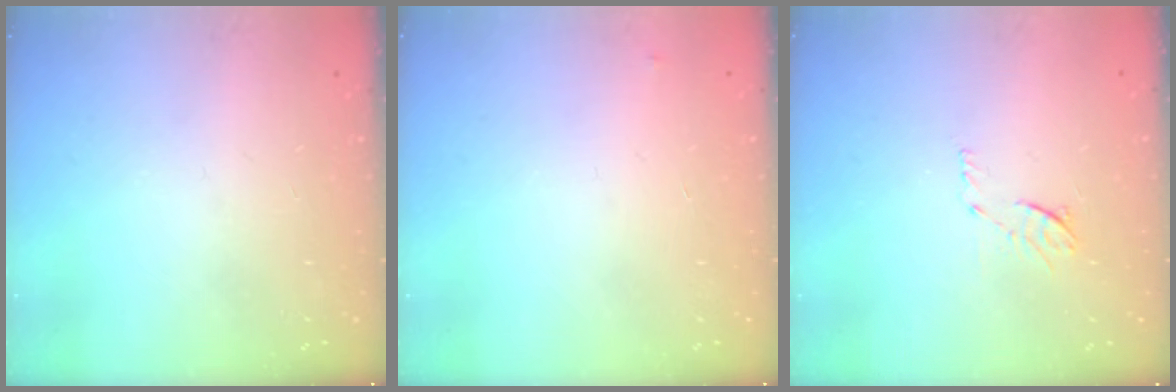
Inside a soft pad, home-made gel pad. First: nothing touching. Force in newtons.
{"total": 2.5, "press": 2.5, "slide": 0.4}
{"total": 5.7, "press": 5.6, "slide": 0.8}